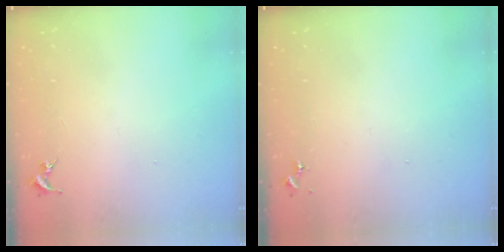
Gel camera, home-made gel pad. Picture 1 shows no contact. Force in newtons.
{"total": 0.0}